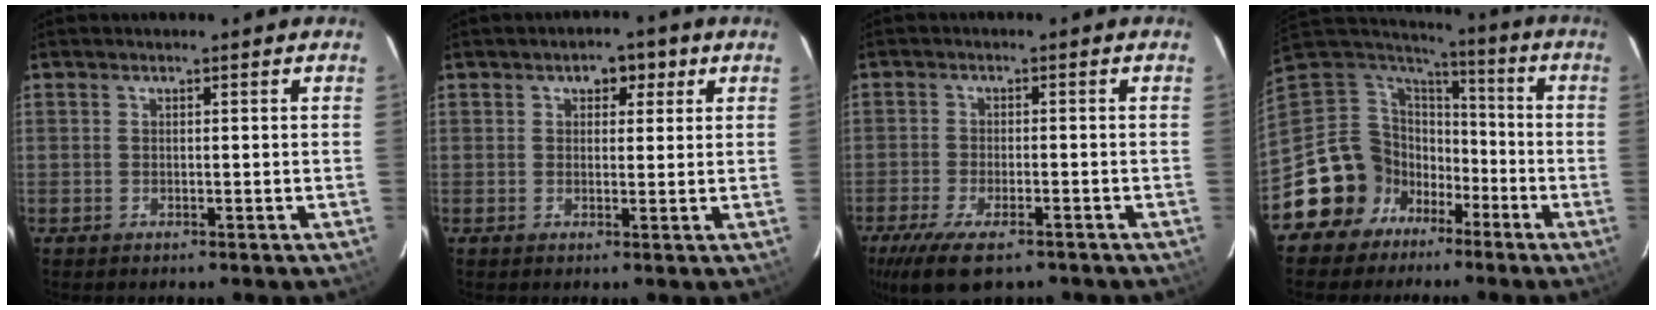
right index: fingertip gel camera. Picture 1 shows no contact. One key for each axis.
{"total": 3.7, "fx": 1.6, "fy": 2.6, "fz": 2.0, "tx": -0.026, "ty": 0.015, "tz": 0.021}
{"total": 11.1, "fx": -7.6, "fy": 4.2, "fz": 6.9, "tx": -0.164, "ty": -0.032, "tz": -0.133}
{"total": 13.9, "fx": -6.9, "fy": 11.8, "fz": 2.8, "tx": -0.082, "ty": 0.042, "tz": -0.124}